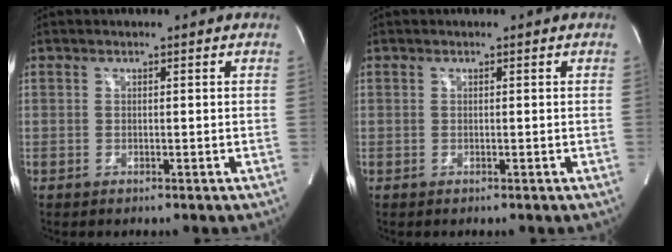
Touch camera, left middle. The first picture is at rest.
{"total": 0.0}